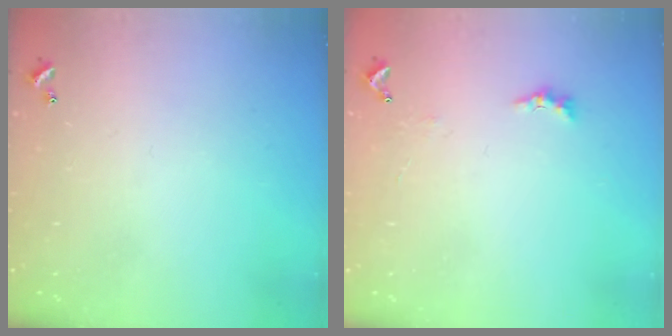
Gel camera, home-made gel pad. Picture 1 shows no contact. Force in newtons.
{"total": 2.0, "press": 1.9, "slide": 0.6}